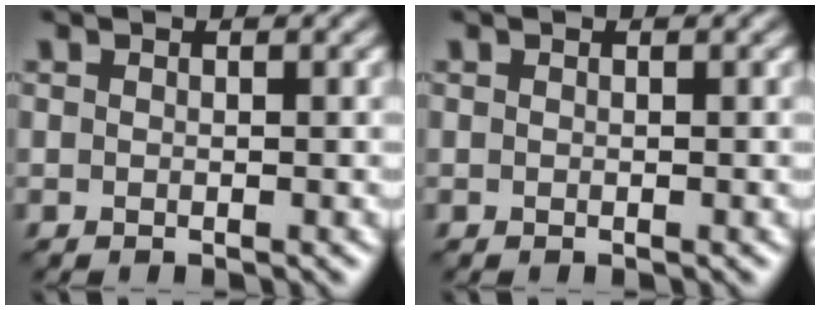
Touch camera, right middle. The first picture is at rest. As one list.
[{"total": 0.0}]